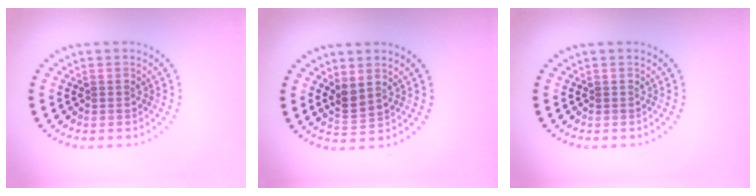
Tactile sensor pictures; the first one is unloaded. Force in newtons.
{"total": 1.9, "press": 1.6, "slide": 1.0}
{"total": 0.0}